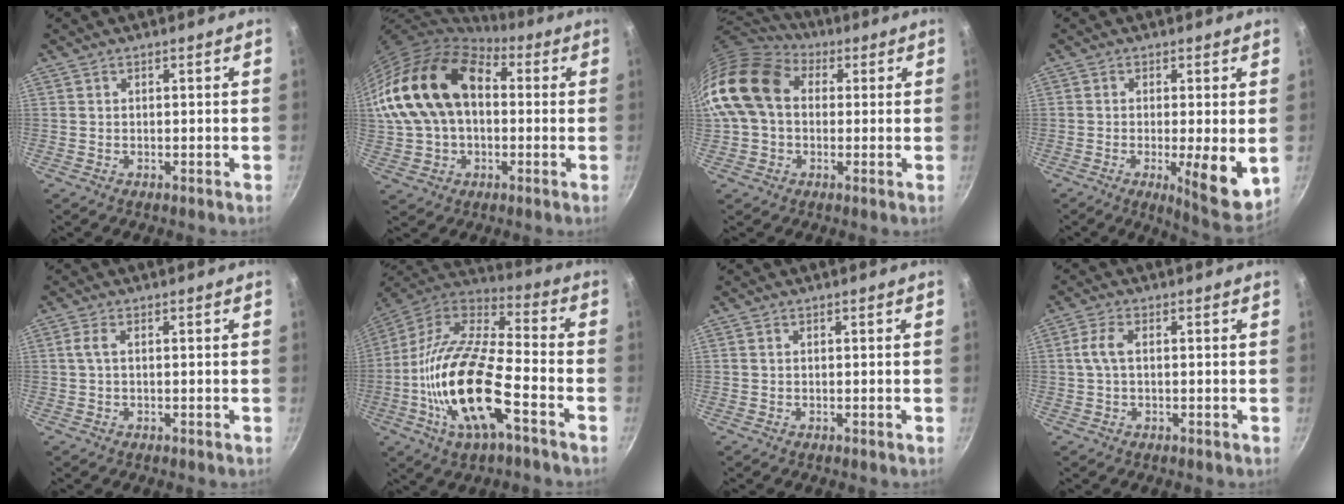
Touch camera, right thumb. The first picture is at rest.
{"total": 21.1, "force": [3.3, 14.1, 15.3], "torque": [-0.280, 0.034, 0.056]}
{"total": 16.2, "force": [2.1, 12.1, 10.5], "torque": [-0.183, 0.031, 0.023]}
{"total": 9.7, "force": [-1.4, 2.2, 9.4], "torque": [-0.126, -0.020, -0.014]}
{"total": 1.8, "force": [0.1, 0.5, 1.8], "torque": [-0.047, 0.005, 0.003]}
{"total": 22.5, "force": [-7.5, 8.4, 19.4], "torque": [-0.367, 0.035, -0.158]}
{"total": 0.0}
{"total": 3.5, "force": [0.3, 1.5, 3.1], "torque": [-0.078, 0.011, 0.002]}